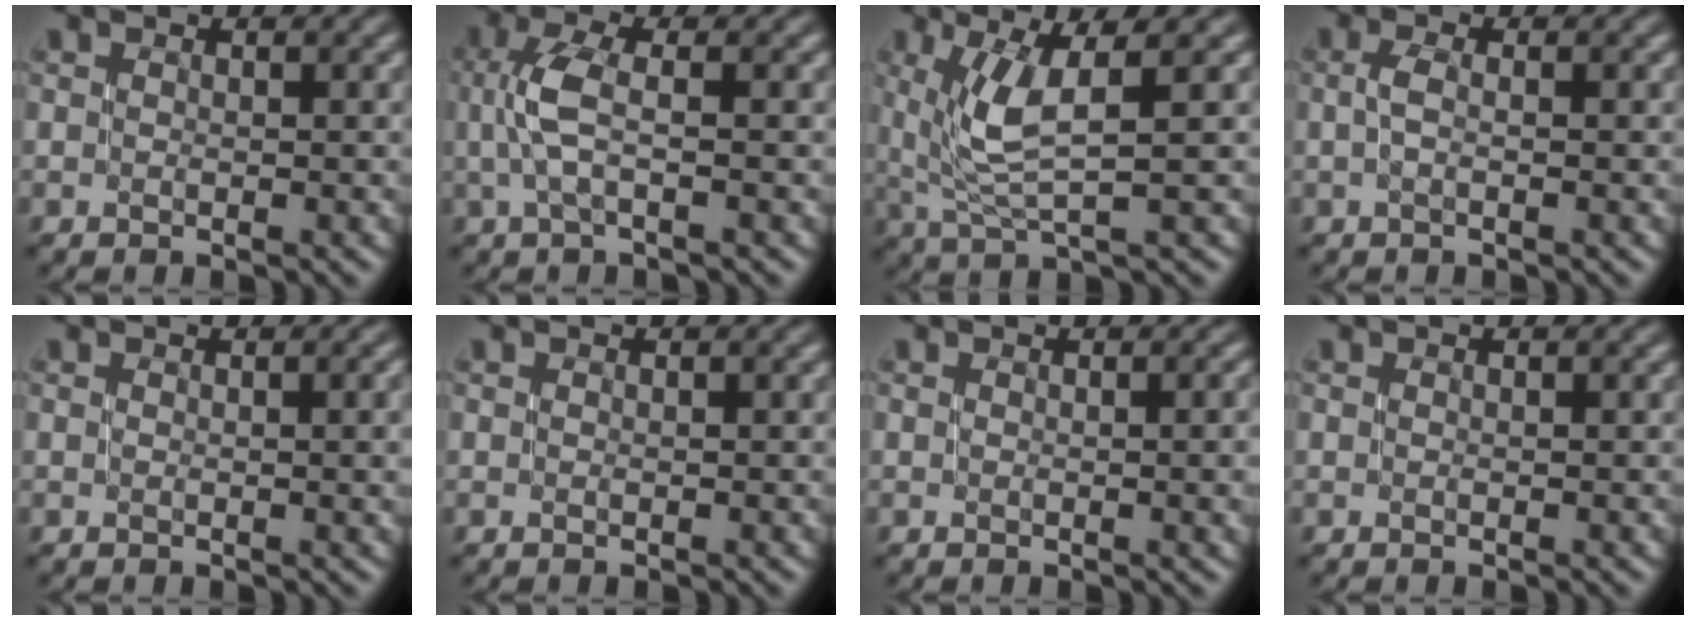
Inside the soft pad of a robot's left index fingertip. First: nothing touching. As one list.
[{"total": 3.1, "force": [0.1, 0.9, 3.0], "torque": [-0.071, 0.010, 0.000]}, {"total": 4.4, "force": [1.3, 1.0, 4.1], "torque": [-0.090, 0.003, 0.030]}, {"total": 1.1, "force": [0.0, 0.4, 1.1], "torque": [-0.025, 0.006, -0.002]}, {"total": 2.7, "force": [0.1, 0.9, 2.5], "torque": [-0.028, 0.006, -0.002]}, {"total": 0.0}, {"total": 2.9, "force": [0.0, 1.0, 2.7], "torque": [-0.027, 0.006, -0.002]}, {"total": 0.0}]